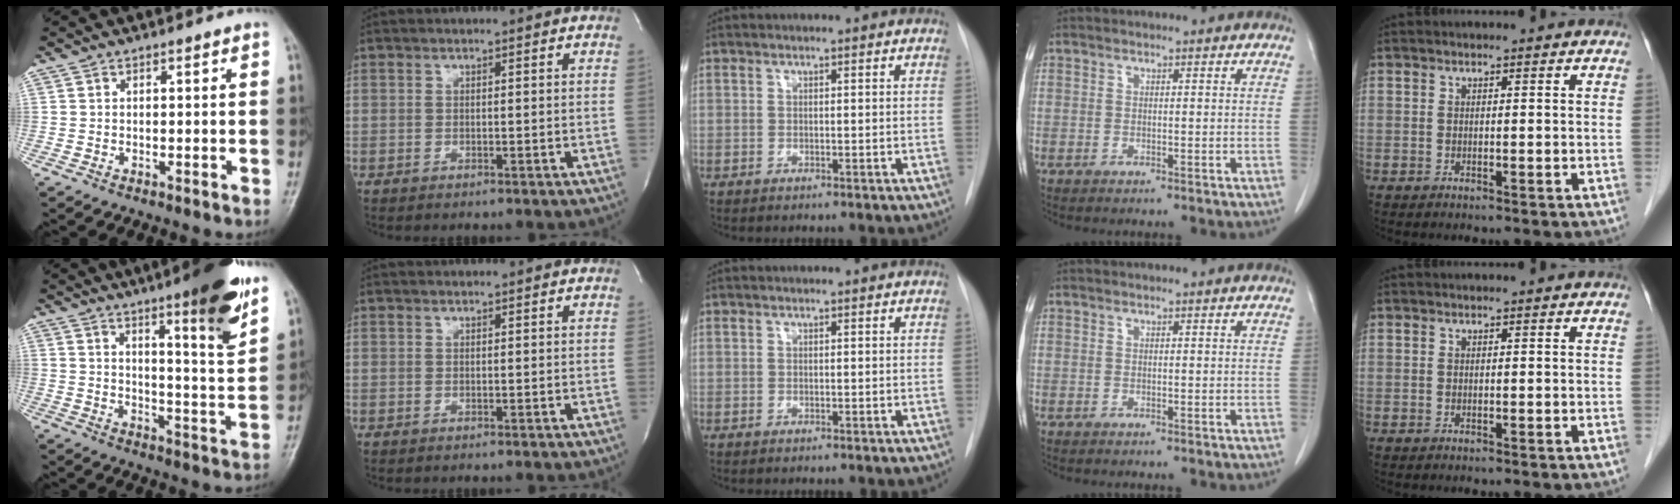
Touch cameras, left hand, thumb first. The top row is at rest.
{"thumb": {"total": 14.9, "force": [9.0, 2.0, 11.7], "torque": [-0.149, -0.055, 0.132]}, "index": {"total": 0.5, "force": [0.5, 0.1, 0.0], "torque": [-0.002, 0.011, 0.011]}}